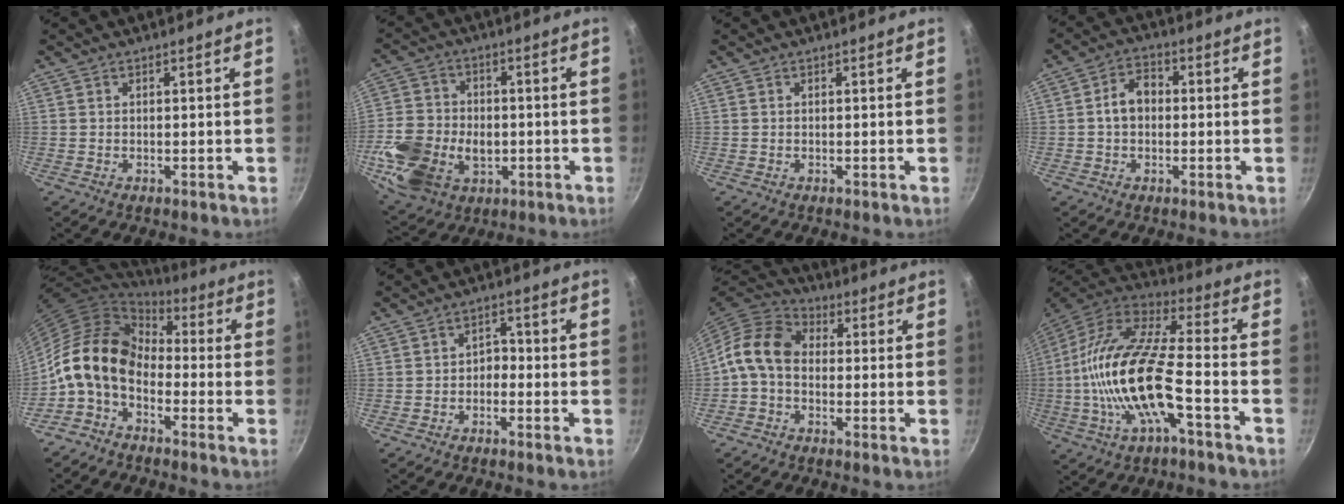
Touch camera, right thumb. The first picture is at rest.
{"total": 17.6, "force": [-3.5, 12.8, 11.5], "torque": [-0.219, 0.014, -0.056]}
{"total": 0.0}
{"total": 6.0, "force": [0.0, 4.5, 4.0], "torque": [-0.047, 0.021, -0.010]}
{"total": 11.8, "force": [-1.7, 8.1, 8.4], "torque": [-0.131, 0.034, -0.051]}
{"total": 2.7, "force": [-1.3, 2.0, 1.4], "torque": [-0.005, 0.019, -0.026]}
{"total": 9.4, "force": [-0.7, 7.0, 6.2], "torque": [-0.102, 0.033, -0.036]}
{"total": 21.5, "force": [-5.1, 7.8, 19.4], "torque": [-0.377, 0.035, -0.112]}